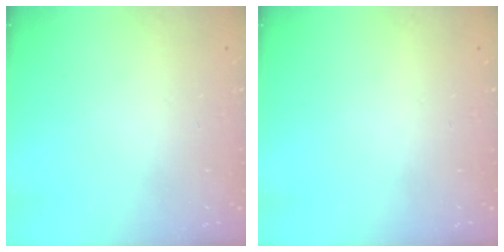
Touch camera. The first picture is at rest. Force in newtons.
{"total": 0.0}